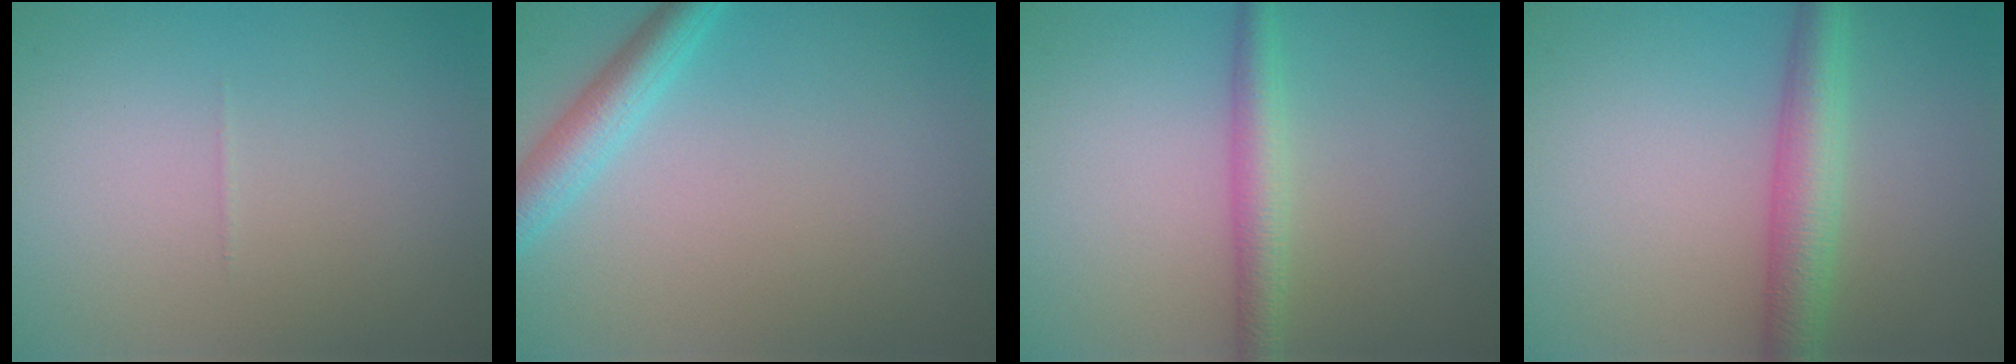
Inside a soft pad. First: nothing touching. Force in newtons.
{"total": 3.4, "press": 3.4, "slide": 0.1}
{"total": 2.7, "press": 2.7, "slide": 0.1}
{"total": 4.4, "press": 4.4, "slide": 0.1}